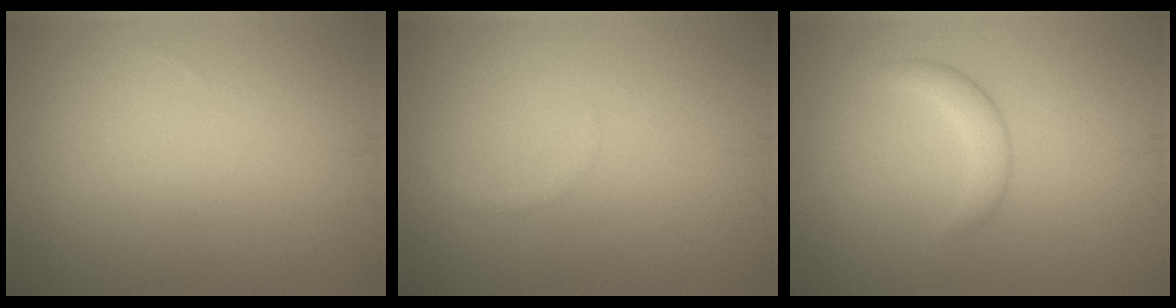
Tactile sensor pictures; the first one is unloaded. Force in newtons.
{"total": 0.6, "press": 0.6, "slide": 0.1}
{"total": 1.9, "press": 1.9, "slide": 0.1}